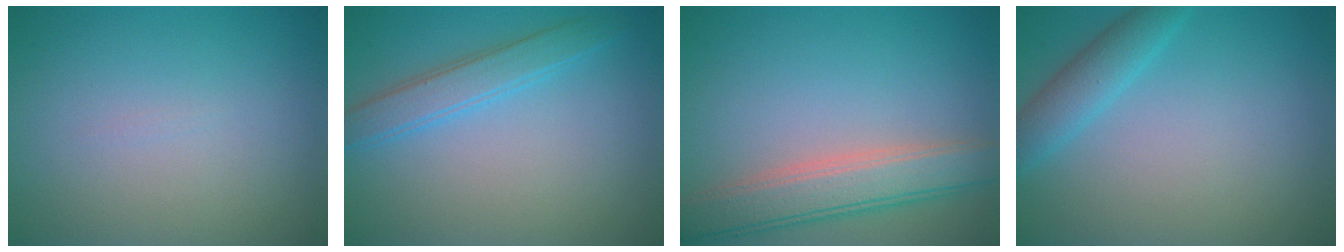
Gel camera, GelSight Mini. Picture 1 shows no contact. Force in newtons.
{"total": 2.9, "press": 2.9, "slide": 0.0}
{"total": 5.1, "press": 5.1, "slide": 0.3}
{"total": 2.9, "press": 2.9, "slide": 0.2}